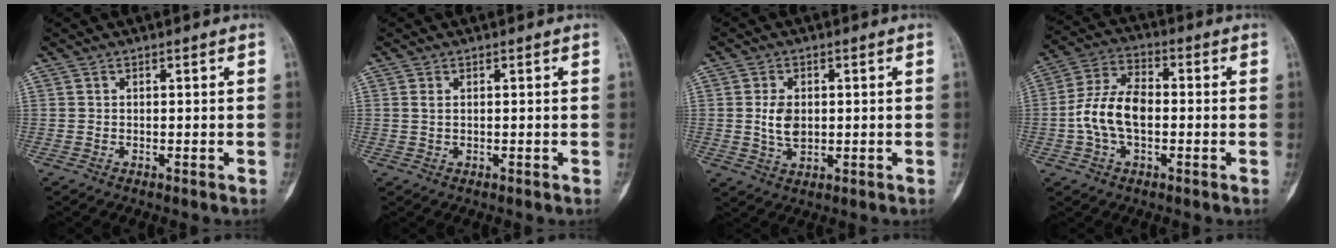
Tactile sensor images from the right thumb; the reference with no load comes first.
{"total": 1.1, "force": [0.4, 0.5, 0.9], "torque": [-0.023, 0.003, 0.012]}
{"total": 5.2, "force": [0.4, 3.4, 3.9], "torque": [-0.067, -0.005, 0.013]}
{"total": 10.8, "force": [-1.3, 6.3, 8.7], "torque": [-0.169, 0.030, -0.030]}